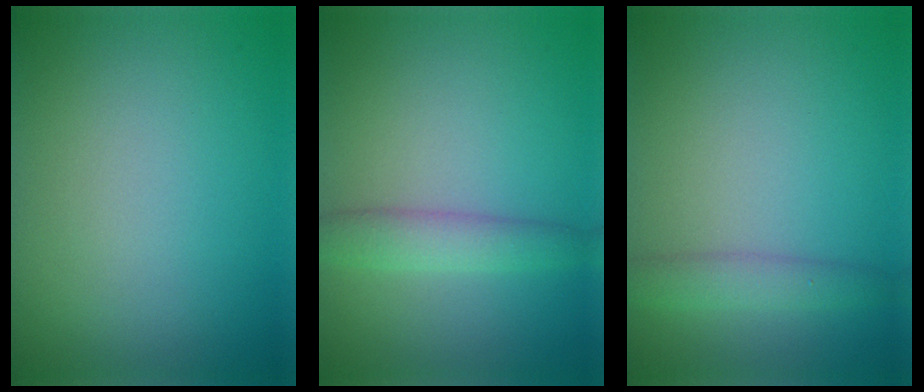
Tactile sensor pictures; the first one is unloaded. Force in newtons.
{"total": 2.5, "press": 2.5, "slide": 0.1}
{"total": 2.2, "press": 2.2, "slide": 0.1}